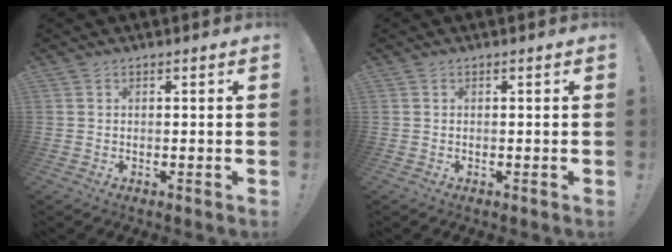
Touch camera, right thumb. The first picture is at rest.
{"total": 0.0}